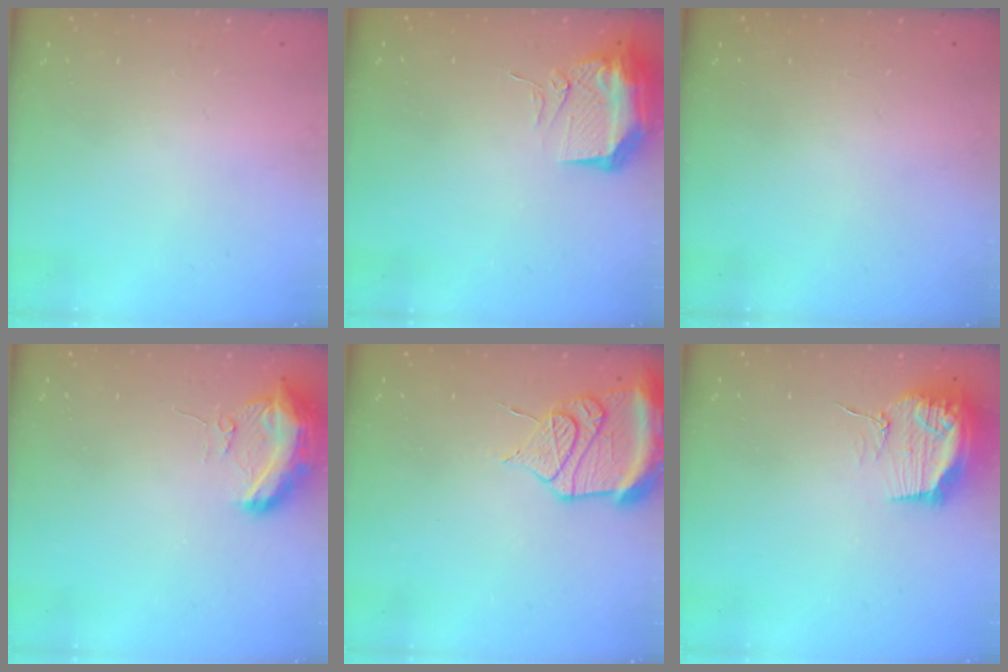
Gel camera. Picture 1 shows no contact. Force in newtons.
{"total": 11.4, "press": 11.2, "slide": 1.9}
{"total": 0.0}
{"total": 10.0, "press": 10.0, "slide": 0.8}
{"total": 15.7, "press": 14.5, "slide": 6.0}
{"total": 16.1, "press": 16.1, "slide": 0.2}